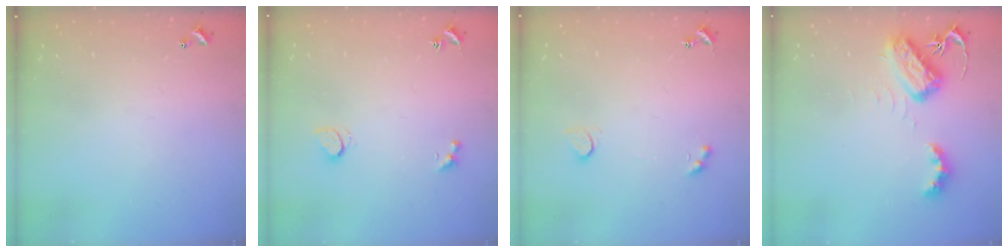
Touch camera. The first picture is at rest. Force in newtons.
{"total": 1.8, "press": 1.7, "slide": 0.5}
{"total": 2.6, "press": 2.3, "slide": 1.2}
{"total": 6.7, "press": 6.7, "slide": 0.5}